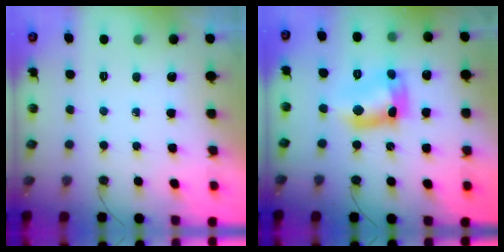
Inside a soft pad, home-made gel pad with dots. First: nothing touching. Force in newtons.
{"total": 13.4, "press": 13.4, "slide": 0.9}